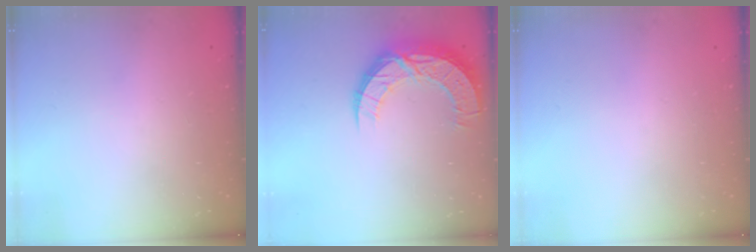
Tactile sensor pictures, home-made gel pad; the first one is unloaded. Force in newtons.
{"total": 13.7, "press": 13.7, "slide": 1.0}
{"total": 0.0}